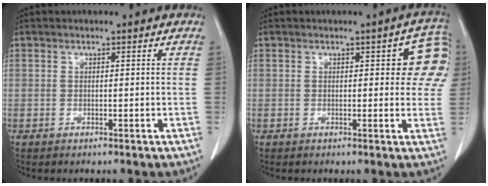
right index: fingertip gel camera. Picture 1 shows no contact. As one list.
[{"total": 6.7, "force": [2.0, 3.1, 5.6], "torque": [-0.038, 0.016, 0.015]}]